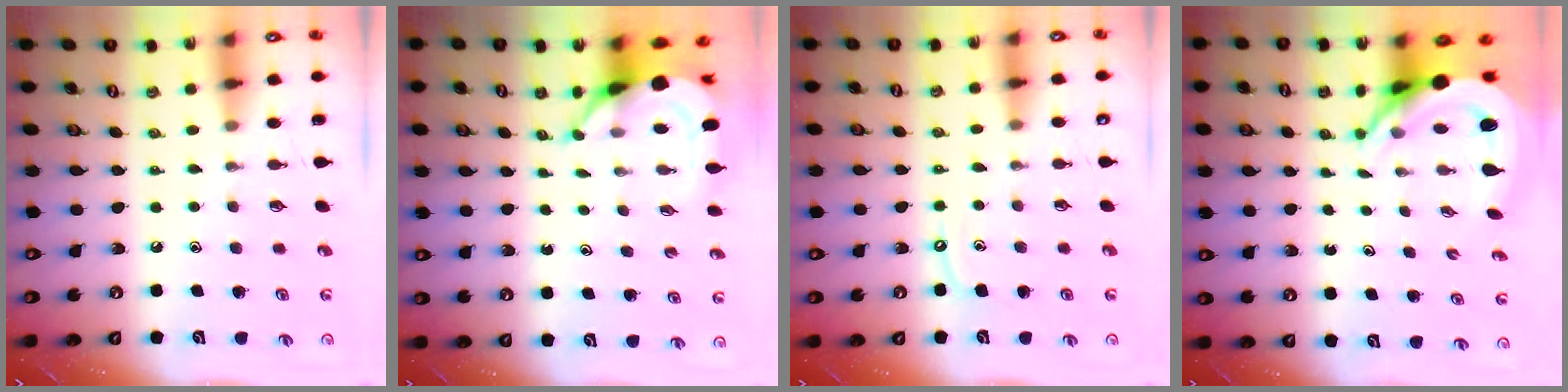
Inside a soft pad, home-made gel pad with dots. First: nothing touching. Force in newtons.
{"total": 6.1, "press": 6.0, "slide": 0.5}
{"total": 3.9, "press": 3.9, "slide": 0.5}
{"total": 7.1, "press": 7.0, "slide": 1.1}